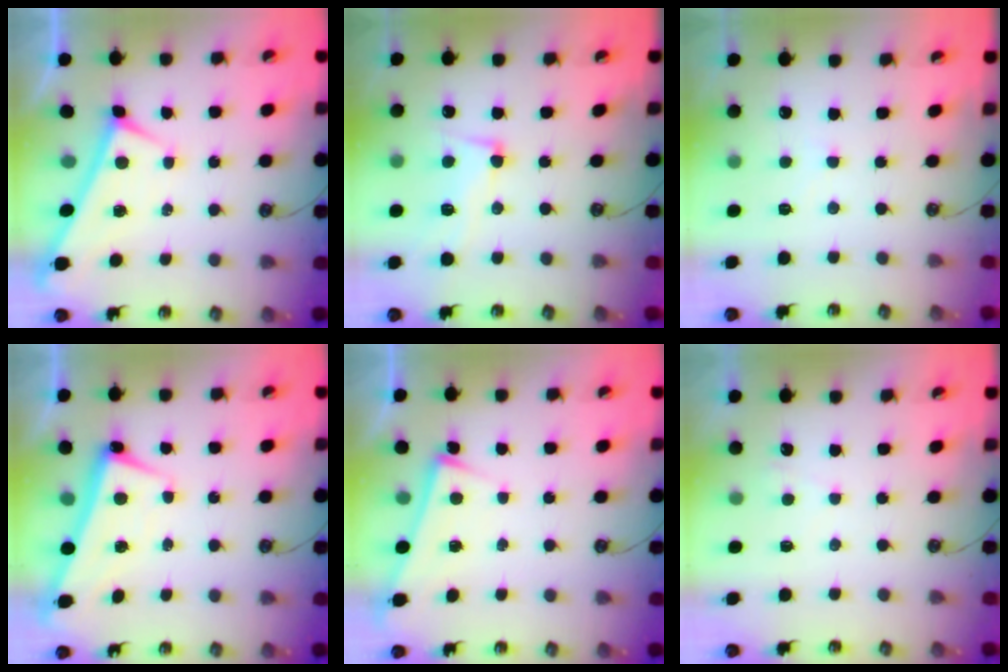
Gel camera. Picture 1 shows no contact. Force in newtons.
{"total": 4.5, "press": 4.3, "slide": 1.3}
{"total": 4.0, "press": 4.0, "slide": 0.3}
{"total": 2.7, "press": 2.6, "slide": 0.8}
{"total": 2.8, "press": 2.8, "slide": 0.5}
{"total": 2.0, "press": 2.0, "slide": 0.4}